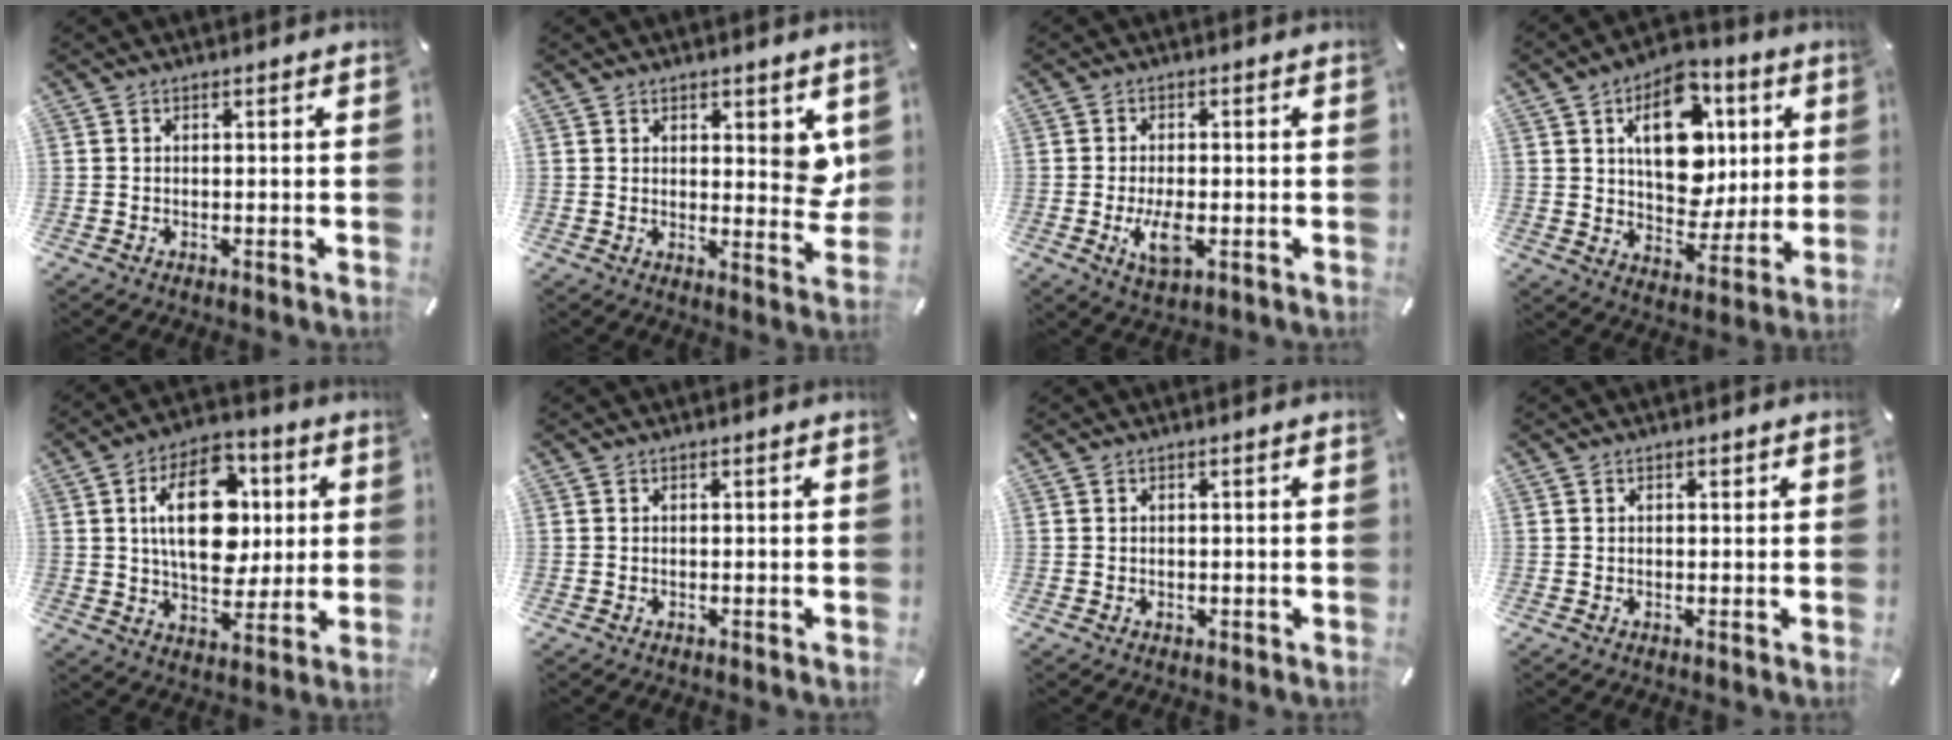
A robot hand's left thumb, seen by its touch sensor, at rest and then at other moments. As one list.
[{"total": 6.0, "force": [3.2, 3.4, 3.9], "torque": [-0.032, -0.021, 0.051]}, {"total": 6.4, "force": [-1.5, 3.0, 5.5], "torque": [-0.125, -0.005, -0.028]}, {"total": 17.3, "force": [5.4, 12.3, 11.0], "torque": [-0.142, -0.015, 0.097]}, {"total": 19.1, "force": [3.8, 12.0, 14.4], "torque": [-0.239, 0.007, 0.062]}, {"total": 0.0}, {"total": 0.6, "force": [0.1, 0.5, 0.2], "torque": [-0.005, 0.004, 0.000]}, {"total": 0.9, "force": [0.3, 0.6, 0.6], "torque": [-0.011, 0.004, 0.004]}]